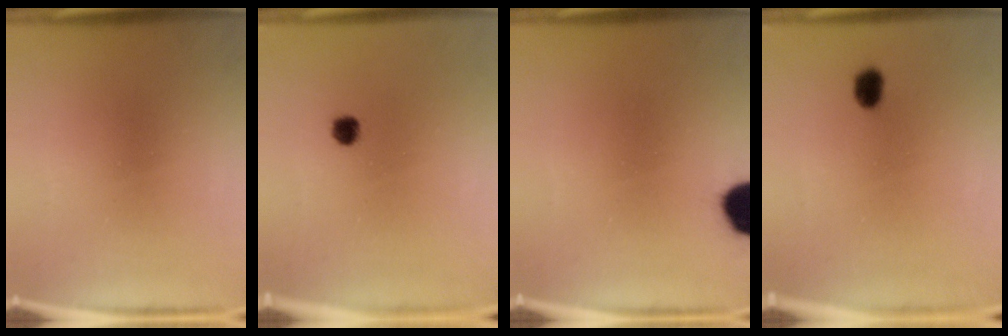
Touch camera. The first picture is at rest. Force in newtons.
{"total": 2.0}
{"total": 11.7}
{"total": 2.6}